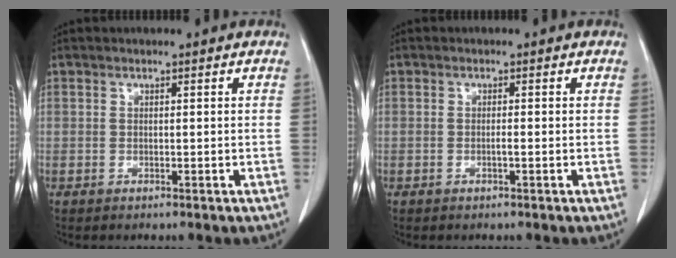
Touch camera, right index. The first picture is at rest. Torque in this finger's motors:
{"motor_torque": [0.15, -0.10, 0.04, 0.00]}